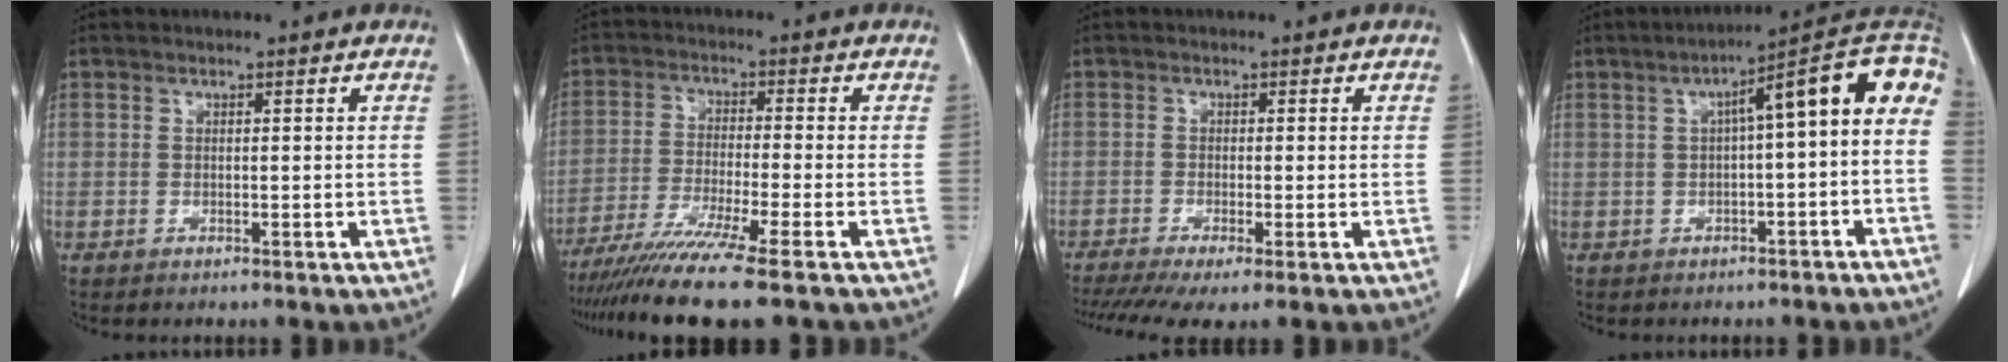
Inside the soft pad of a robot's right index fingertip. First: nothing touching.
{"total": 10.9, "force": [-8.5, -1.8, 6.5], "torque": [-0.103, -0.033, -0.139]}
{"total": 7.2, "force": [-4.7, 1.2, 5.3], "torque": [-0.091, -0.013, -0.082]}
{"total": 11.7, "force": [1.0, 1.3, 11.5], "torque": [-0.158, 0.044, 0.007]}